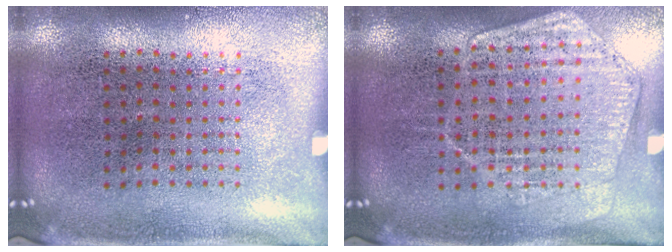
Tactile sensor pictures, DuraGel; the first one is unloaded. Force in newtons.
{"total": 1.4, "press": 1.4, "slide": 0.3}